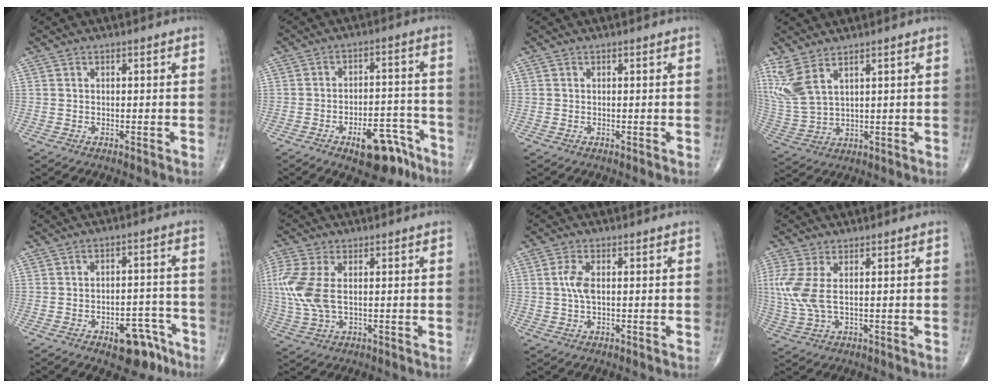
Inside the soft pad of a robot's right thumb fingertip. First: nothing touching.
{"total": 11.2, "force": [-7.0, 4.9, 7.2], "torque": [-0.077, 0.060, -0.097]}
{"total": 0.0}
{"total": 8.2, "force": [4.9, 3.1, 5.8], "torque": [-0.140, -0.016, 0.119]}
{"total": 9.1, "force": [-5.6, 4.6, 5.5], "torque": [-0.045, 0.047, -0.070]}
{"total": 9.8, "force": [1.1, 5.3, 8.1], "torque": [-0.218, 0.005, 0.028]}
{"total": 3.6, "force": [0.4, 1.6, 3.2], "torque": [-0.076, 0.004, 0.007]}
{"total": 7.1, "force": [1.1, 3.0, 6.3], "torque": [-0.180, 0.002, 0.032]}